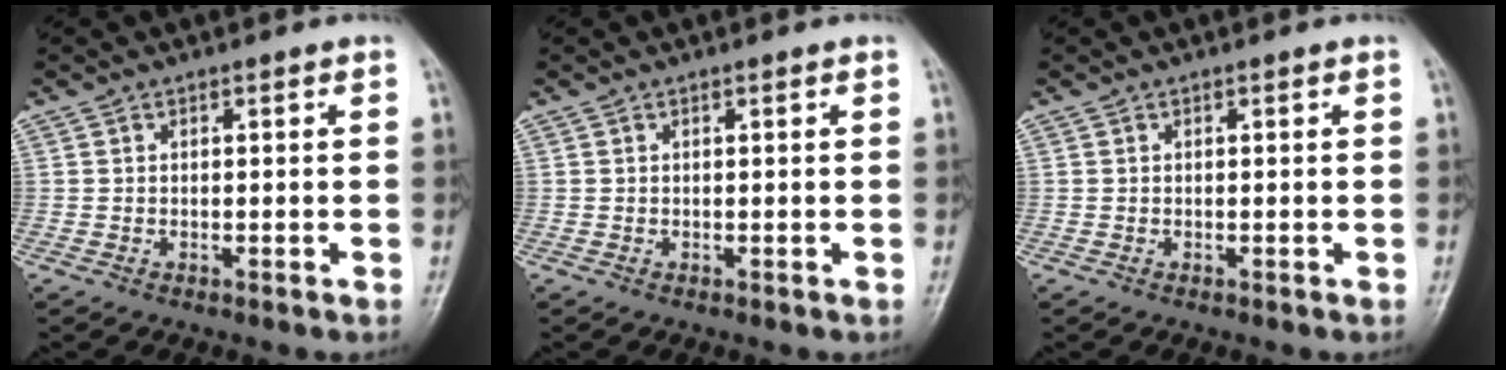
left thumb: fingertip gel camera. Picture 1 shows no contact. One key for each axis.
{"total": 0.0}
{"total": 0.0}